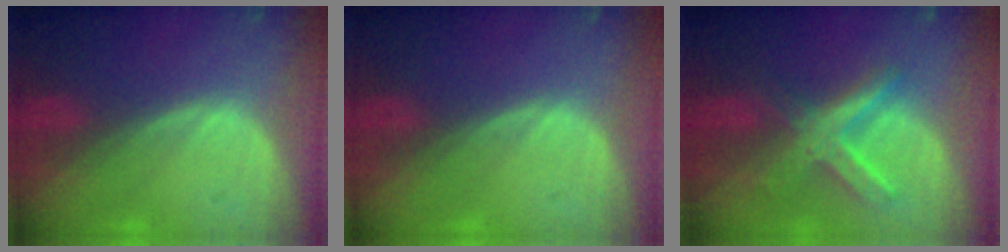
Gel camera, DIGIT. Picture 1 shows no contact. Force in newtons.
{"total": 0.0}
{"total": 7.9, "press": 6.8, "slide": 4.0}